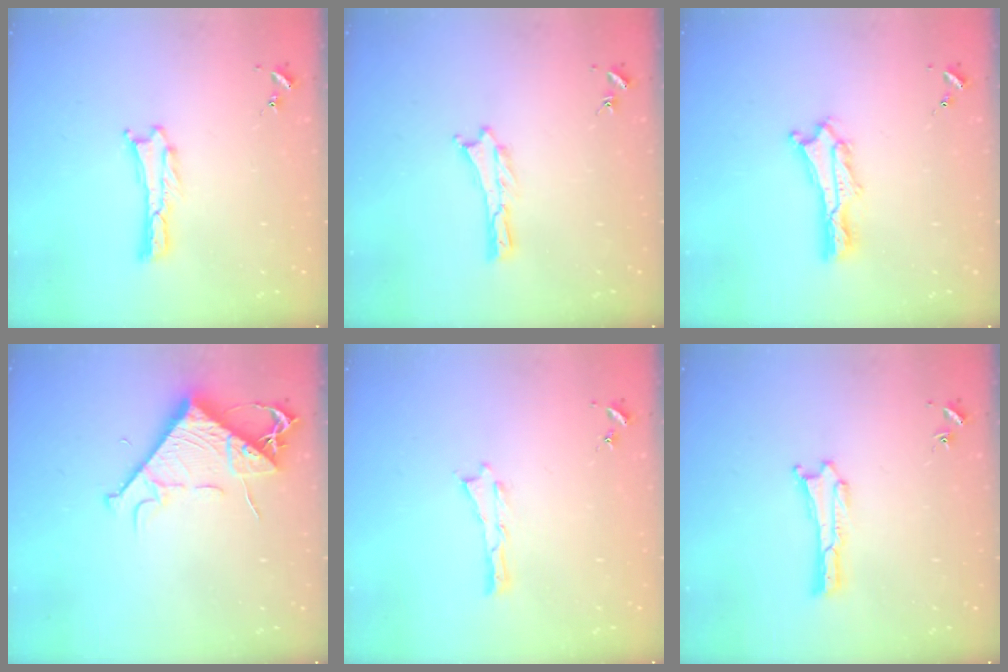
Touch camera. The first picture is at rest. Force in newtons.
{"total": 0.0}
{"total": 2.2, "press": 2.2, "slide": 0.3}
{"total": 8.2, "press": 8.1, "slide": 1.1}
{"total": 0.0}
{"total": 0.0}